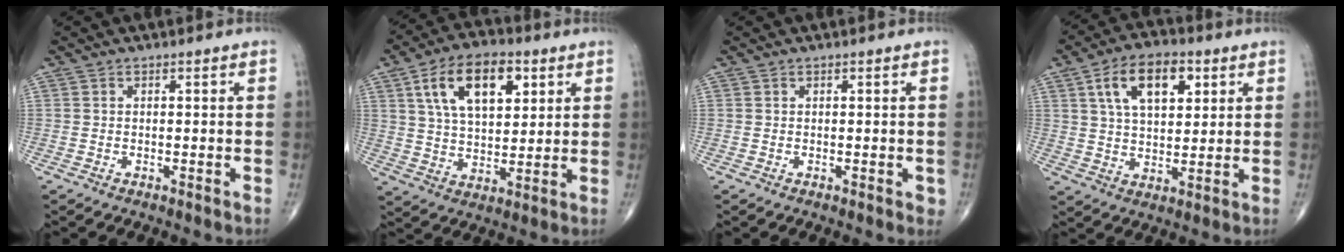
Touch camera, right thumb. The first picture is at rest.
{"total": 15.2, "force": [6.0, 8.2, 11.2], "torque": [-0.167, -0.010, 0.106]}
{"total": 1.0, "force": [0.0, 0.6, 0.8], "torque": [-0.003, 0.000, 0.000]}
{"total": 12.6, "force": [4.9, 6.9, 9.3], "torque": [-0.137, -0.006, 0.085]}